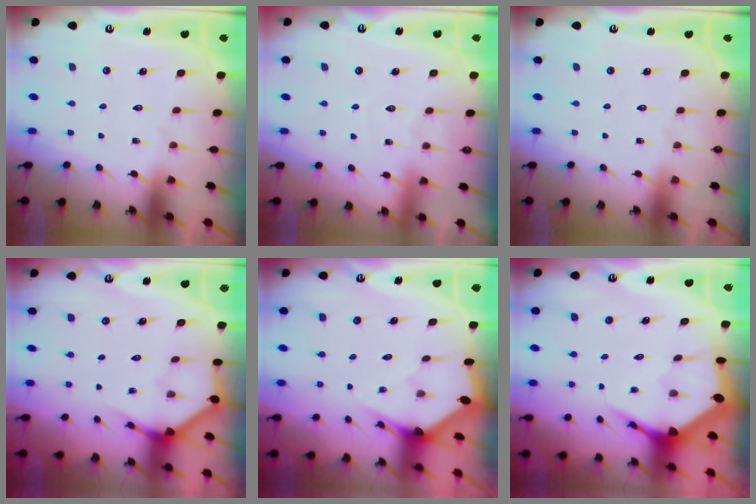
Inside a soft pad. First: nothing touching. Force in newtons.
{"total": 2.6, "press": 2.6, "slide": 0.3}
{"total": 0.0}
{"total": 3.9, "press": 3.9, "slide": 0.2}
{"total": 2.9, "press": 2.9, "slide": 0.1}
{"total": 4.7, "press": 4.7, "slide": 0.5}